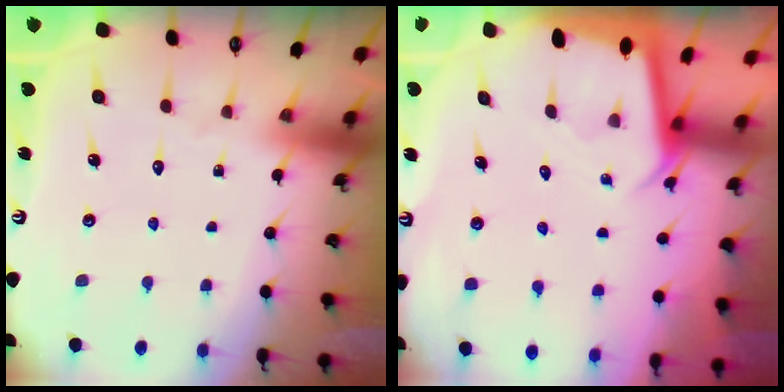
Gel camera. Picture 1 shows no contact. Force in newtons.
{"total": 1.9, "press": 1.9, "slide": 0.1}